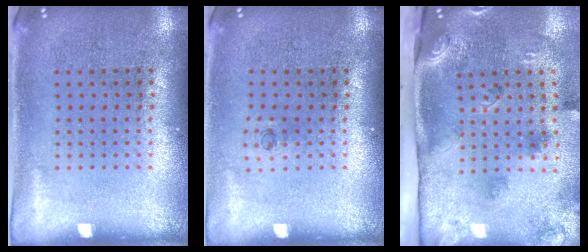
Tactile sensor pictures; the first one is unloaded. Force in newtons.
{"total": 0.6, "press": 0.3, "slide": 0.5}
{"total": 3.2, "press": 2.0, "slide": 2.6}